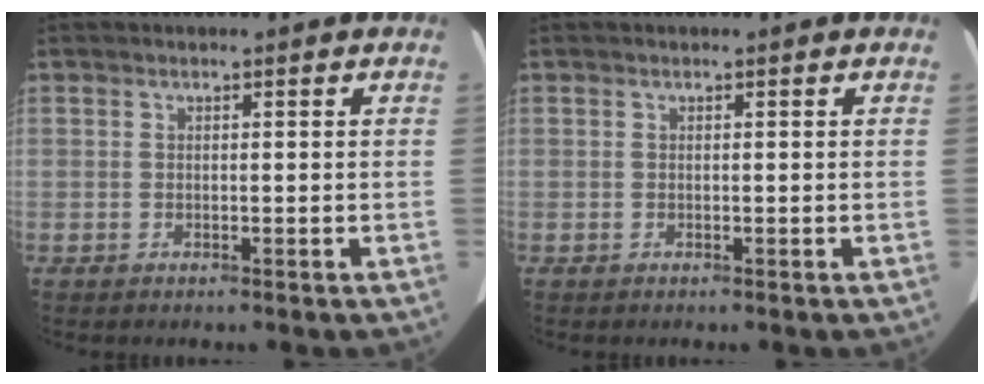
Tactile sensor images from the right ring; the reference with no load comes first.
{"total": 0.0}